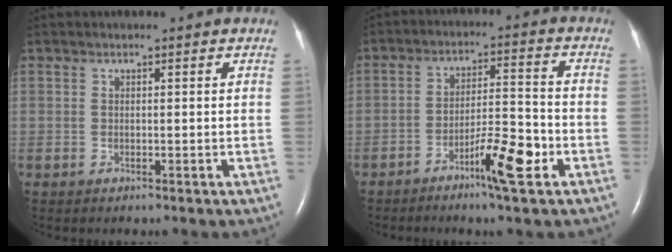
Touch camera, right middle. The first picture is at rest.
{"total": 7.9, "force": [-4.3, 0.5, 6.7], "torque": [-0.113, 0.004, -0.073]}